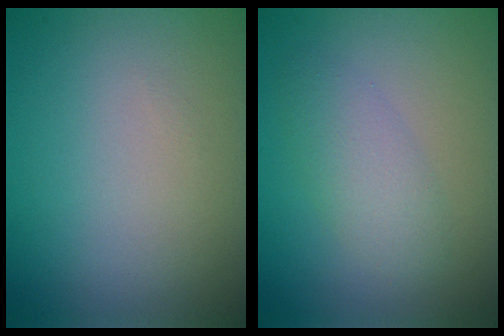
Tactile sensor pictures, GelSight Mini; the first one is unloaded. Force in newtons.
{"total": 2.7, "press": 2.7, "slide": 0.1}